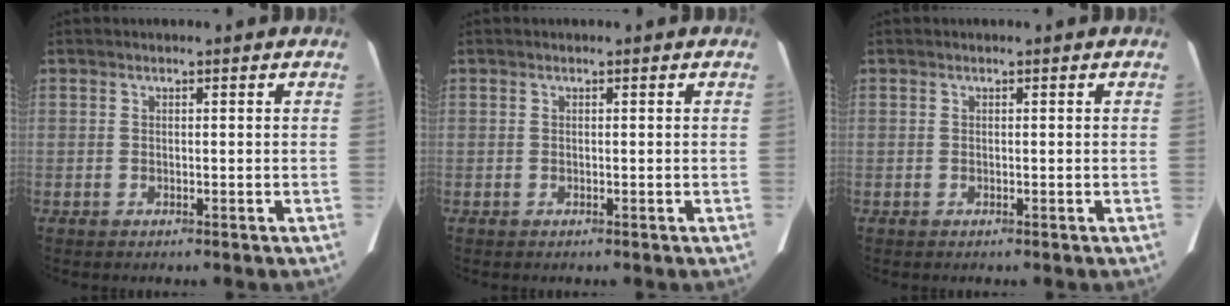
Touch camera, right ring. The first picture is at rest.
{"total": 0.0}
{"total": 0.0}